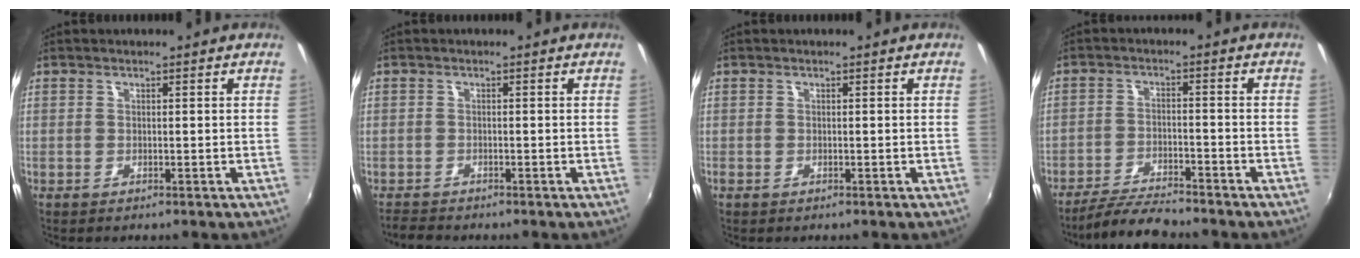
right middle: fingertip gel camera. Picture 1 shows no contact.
{"total": 2.1, "force": [-1.9, 0.9, -0.1], "torque": [-0.006, 0.000, -0.039]}
{"total": 0.0}
{"total": 7.8, "force": [-7.2, 0.7, 2.9], "torque": [-0.077, -0.008, -0.130]}